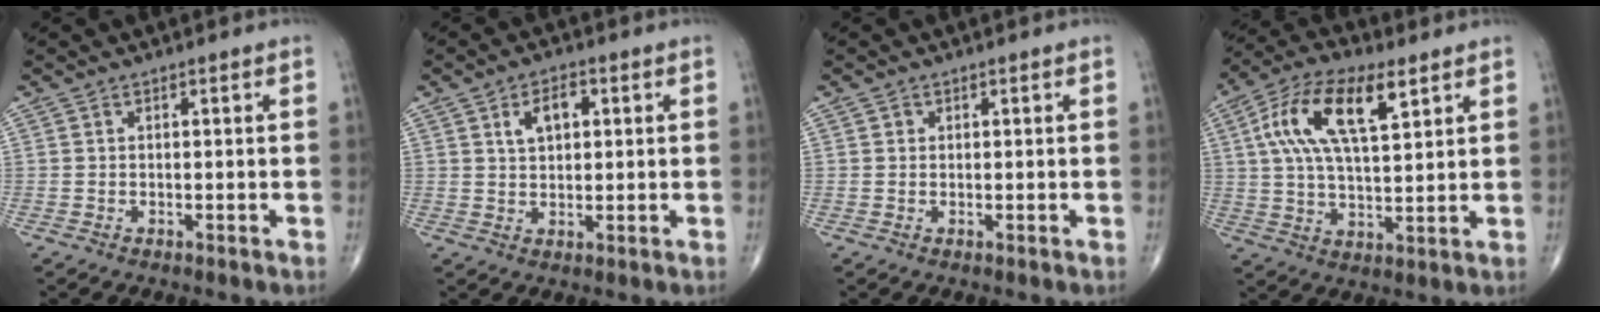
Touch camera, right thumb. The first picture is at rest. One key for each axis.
{"total": 5.3, "fx": 1.8, "fy": 3.2, "fz": 3.9, "tx": -0.054, "ty": 0.002, "tz": 0.030}
{"total": 0.7, "fx": 0.2, "fy": 0.6, "fz": 0.1, "tx": 0.003, "ty": 0.001, "tz": 0.003}
{"total": 15.6, "fx": 5.9, "fy": 6.6, "fz": 12.9, "tx": -0.239, "ty": 0.004, "tz": 0.104}